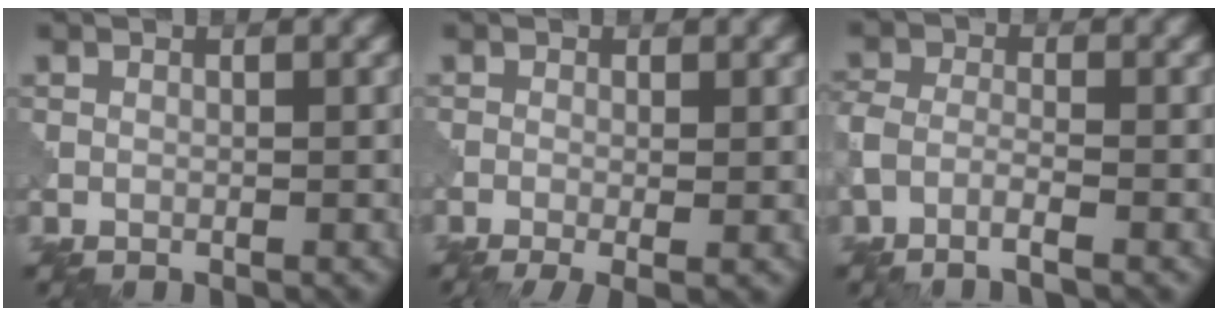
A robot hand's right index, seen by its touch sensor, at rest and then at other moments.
{"total": 2.9, "force": [-1.1, 0.8, 2.6], "torque": [-0.046, -0.008, -0.021]}
{"total": 2.7, "force": [-1.7, 0.8, 1.9], "torque": [-0.046, -0.002, -0.046]}